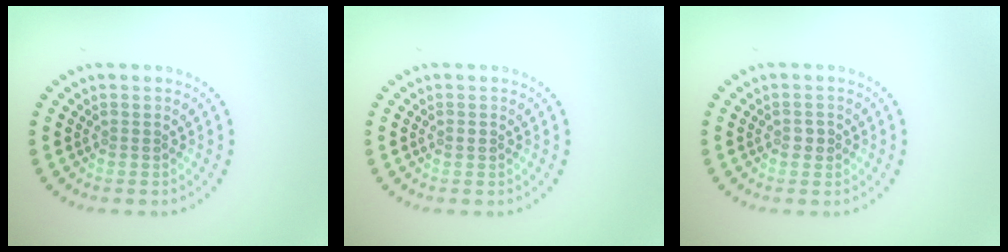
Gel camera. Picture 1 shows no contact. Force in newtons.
{"total": 0.6, "press": 0.6, "slide": 0.1}
{"total": 1.0, "press": 1.0, "slide": 0.1}